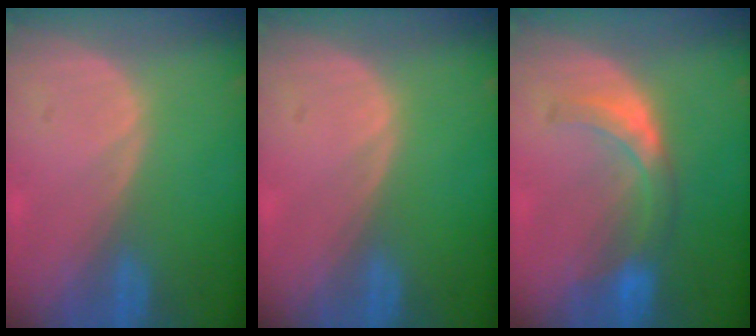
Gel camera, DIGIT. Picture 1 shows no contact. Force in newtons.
{"total": 0.0}
{"total": 5.8, "press": 5.6, "slide": 1.5}